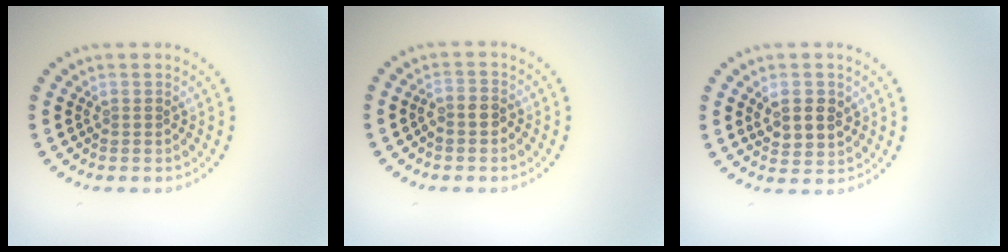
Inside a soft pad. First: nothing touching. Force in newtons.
{"total": 1.3, "press": 1.2, "slide": 0.6}
{"total": 3.0, "press": 3.0, "slide": 0.6}